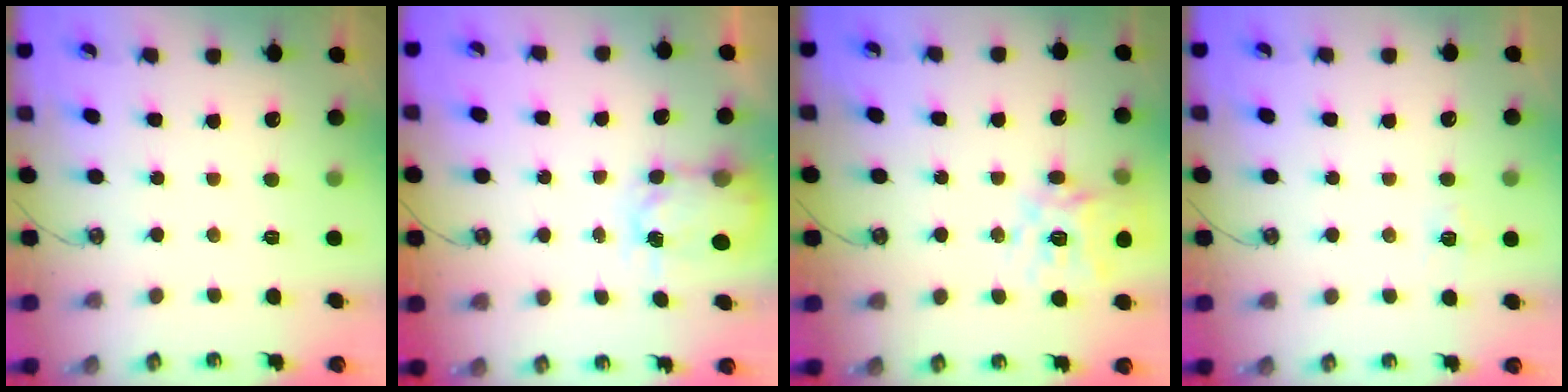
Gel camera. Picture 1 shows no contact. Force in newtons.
{"total": 5.4, "press": 5.4, "slide": 0.4}
{"total": 17.0, "press": 16.8, "slide": 2.4}
{"total": 5.7, "press": 5.7, "slide": 0.5}